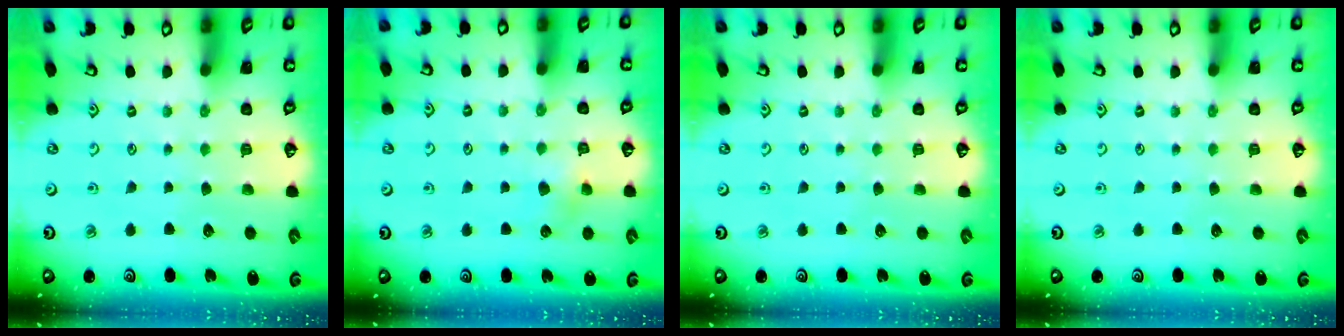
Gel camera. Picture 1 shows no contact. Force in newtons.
{"total": 4.8, "press": 4.8, "slide": 0.5}
{"total": 0.0}
{"total": 0.0}